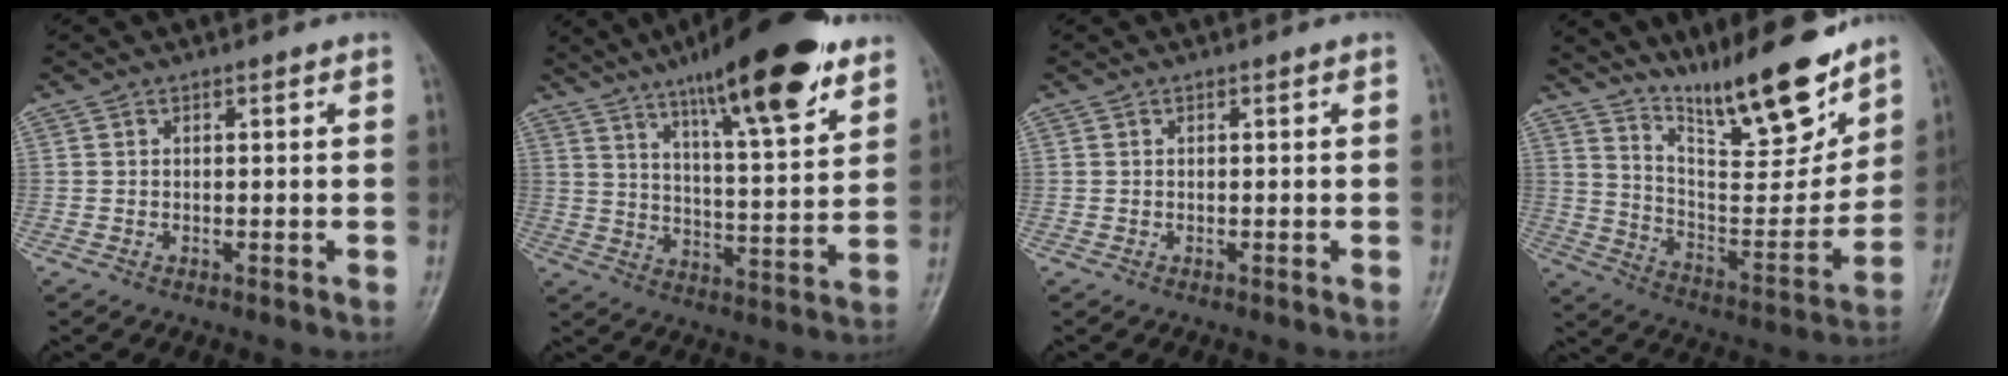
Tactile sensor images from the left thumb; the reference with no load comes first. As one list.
[{"total": 20.7, "force": [13.4, 4.4, 15.2], "torque": [-0.211, -0.053, 0.210]}, {"total": 0.0}, {"total": 19.1, "force": [15.2, 4.0, 10.9], "torque": [-0.130, -0.103, 0.261]}]